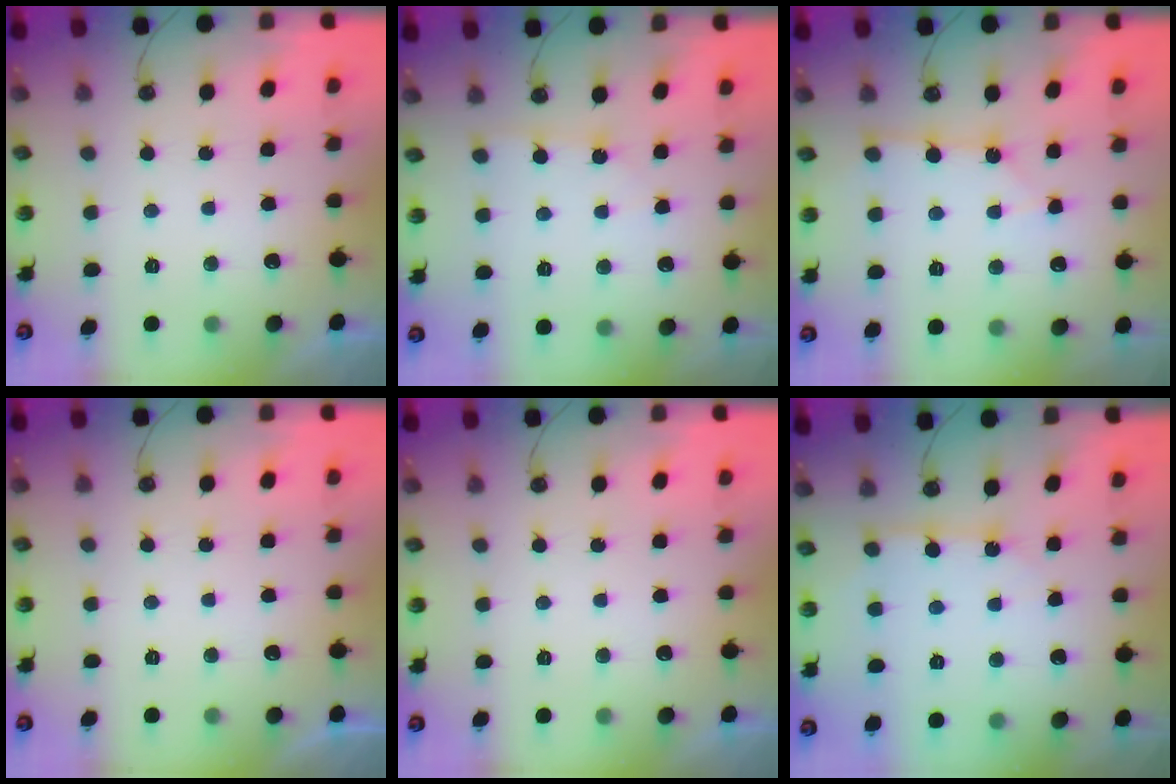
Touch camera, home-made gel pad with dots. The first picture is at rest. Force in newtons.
{"total": 3.3, "press": 3.3, "slide": 0.4}
{"total": 2.7, "press": 2.7, "slide": 0.3}
{"total": 0.0}
{"total": 0.0}
{"total": 5.9, "press": 5.9, "slide": 0.5}